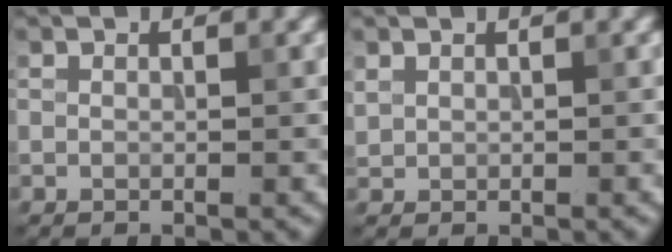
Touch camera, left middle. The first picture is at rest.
{"total": 1.0, "force": [0.6, 0.7, 0.0], "torque": [0.000, 0.000, 0.014]}